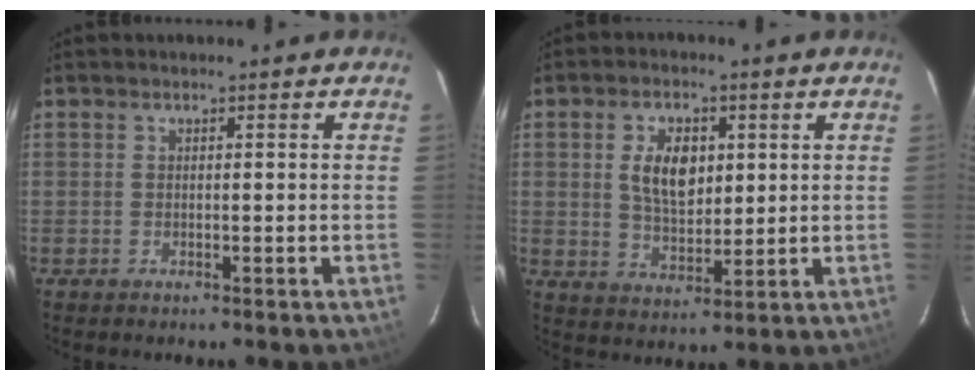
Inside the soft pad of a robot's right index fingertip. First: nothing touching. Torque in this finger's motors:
{"motor_torque": [1.04, -0.13, 0.47, 0.12]}